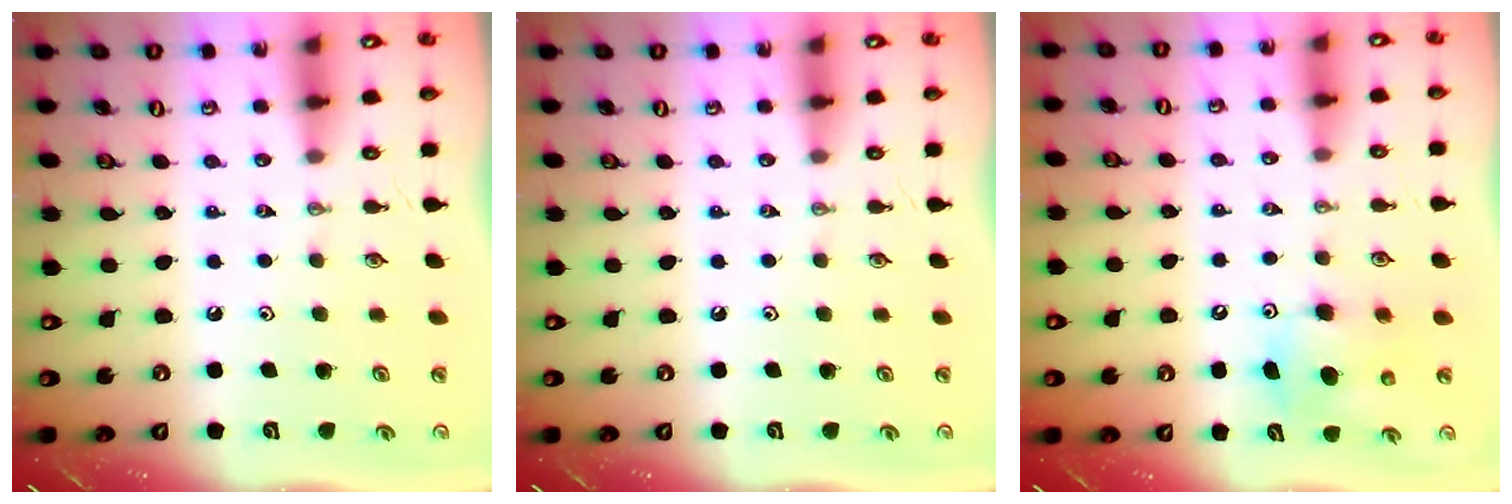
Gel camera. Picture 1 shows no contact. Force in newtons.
{"total": 0.0}
{"total": 8.5, "press": 8.4, "slide": 1.0}